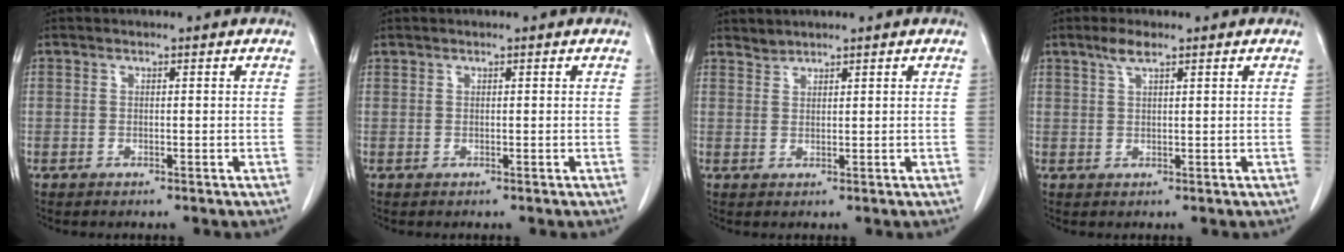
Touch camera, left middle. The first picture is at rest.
{"total": 0.0}
{"total": 1.3, "force": [1.2, 0.0, -0.3], "torque": [0.002, -0.002, 0.025]}
{"total": 2.5, "force": [1.7, 0.3, 1.8], "torque": [-0.042, 0.004, 0.035]}